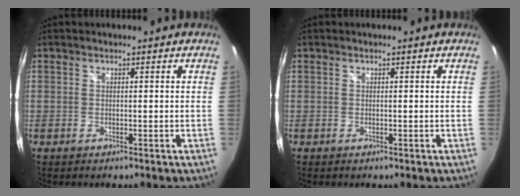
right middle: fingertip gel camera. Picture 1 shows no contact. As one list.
[{"total": 0.0}]